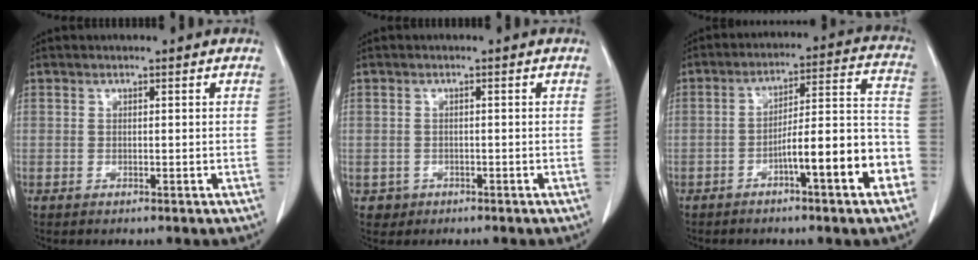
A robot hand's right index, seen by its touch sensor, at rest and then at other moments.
{"total": 1.9, "force": [-0.8, 1.7, -0.1], "torque": [0.001, 0.007, -0.011]}
{"total": 13.1, "force": [-5.5, 1.5, 11.8], "torque": [-0.158, 0.036, -0.077]}